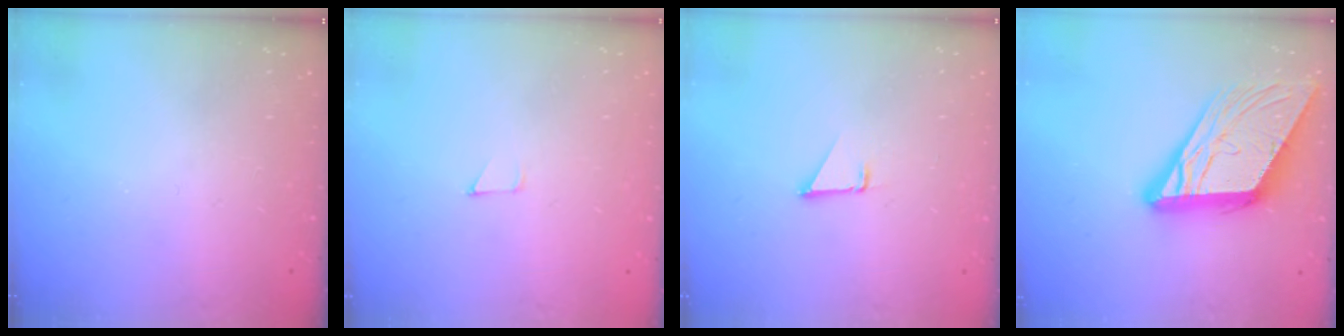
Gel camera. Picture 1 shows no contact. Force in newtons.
{"total": 2.7, "press": 2.7, "slide": 0.2}
{"total": 1.4, "press": 1.3, "slide": 0.1}
{"total": 18.0, "press": 17.8, "slide": 2.4}